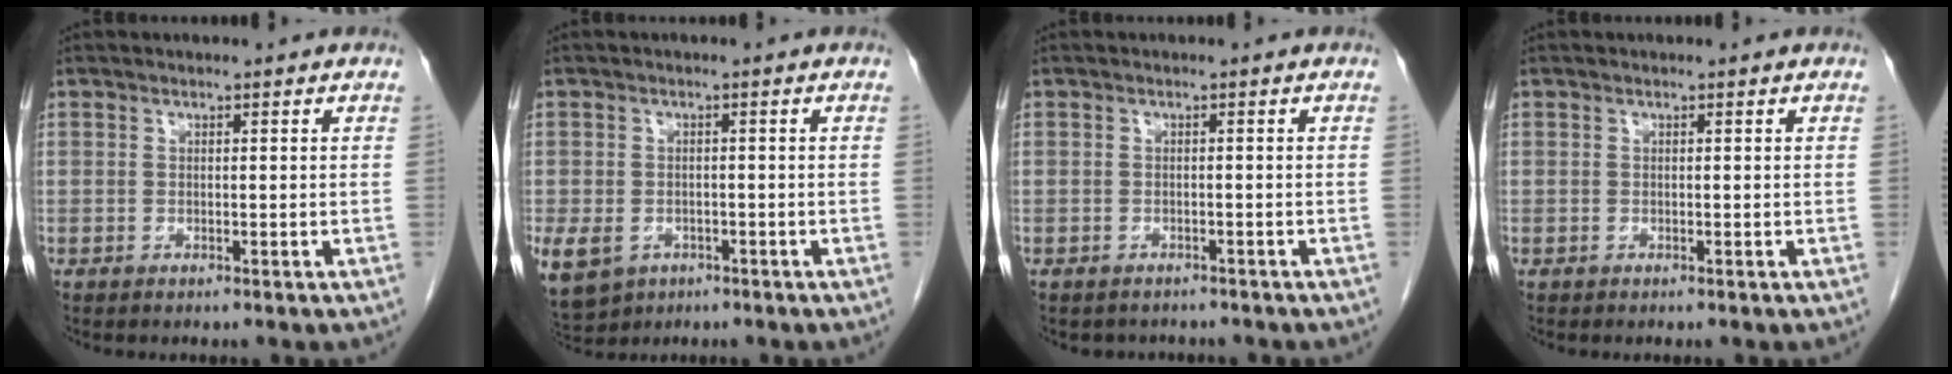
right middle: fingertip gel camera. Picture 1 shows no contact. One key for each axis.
{"total": 13.7, "fx": -5.8, "fy": 10.9, "fz": 5.8, "tx": -0.182, "ty": -0.007, "tz": -0.078}
{"total": 2.9, "fx": -2.6, "fy": 1.3, "fz": 0.2, "tx": -0.008, "ty": 0.000, "tz": -0.033}
{"total": 0.0}